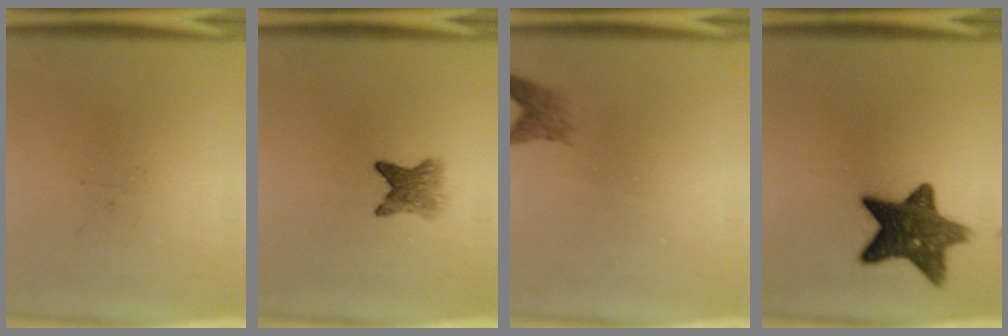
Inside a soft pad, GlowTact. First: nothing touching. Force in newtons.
{"total": 3.9}
{"total": 2.0}
{"total": 12.0}